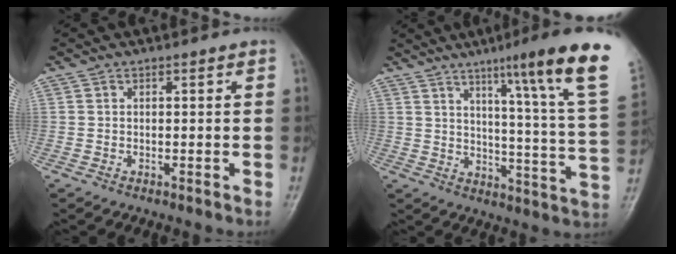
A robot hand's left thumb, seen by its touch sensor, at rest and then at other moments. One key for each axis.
{"total": 20.6, "fx": 12.1, "fy": 0.4, "fz": 16.6, "tx": -0.211, "ty": -0.060, "tz": 0.159}